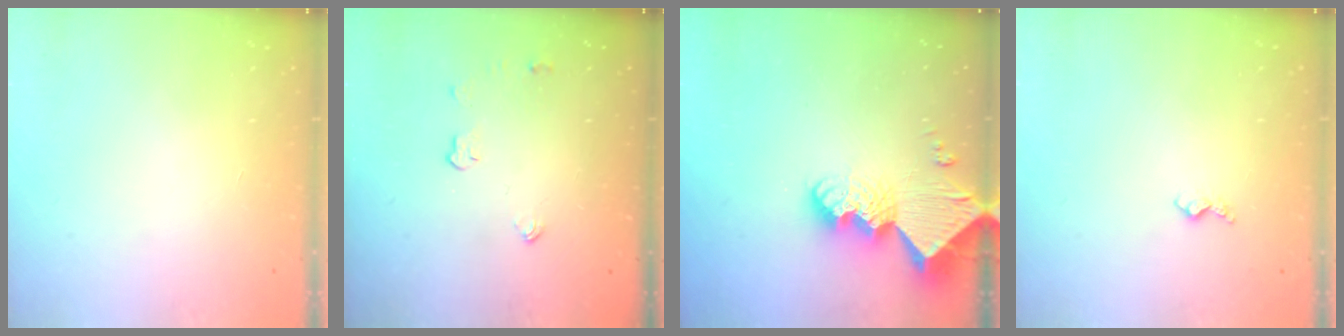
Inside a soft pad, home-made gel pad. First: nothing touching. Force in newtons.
{"total": 4.3, "press": 4.2, "slide": 0.7}
{"total": 13.7, "press": 13.7, "slide": 1.2}
{"total": 3.9, "press": 3.8, "slide": 0.4}